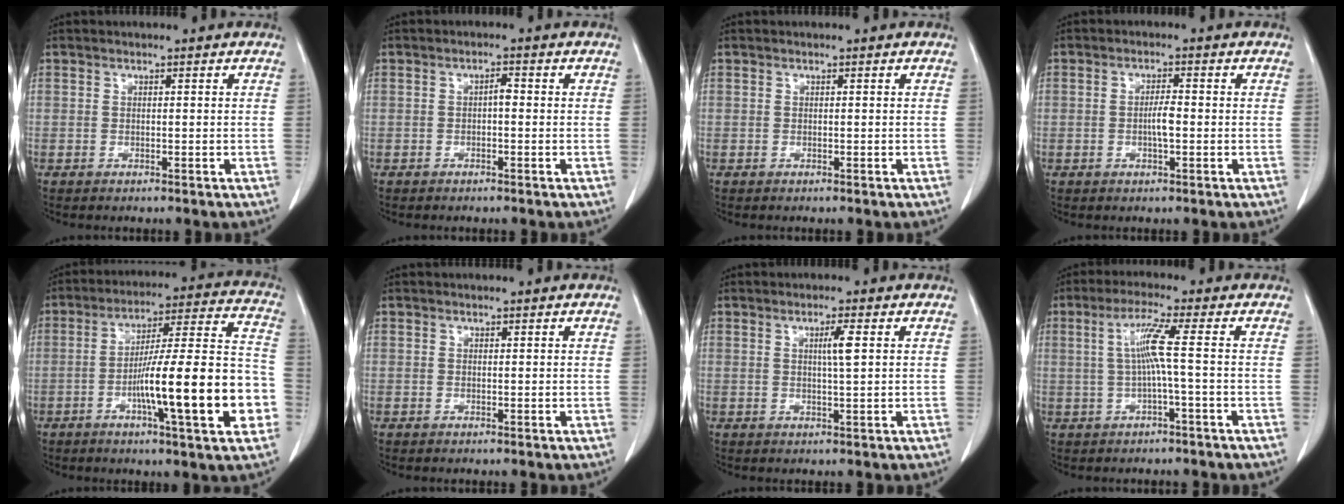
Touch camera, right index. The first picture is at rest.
{"total": 1.3, "force": [0.0, 0.5, 1.3], "torque": [-0.017, 0.006, 0.000]}
{"total": 0.0}
{"total": 2.7, "force": [-0.3, 0.6, 2.6], "torque": [-0.046, 0.004, -0.003]}
{"total": 19.1, "force": [-5.4, 1.6, 18.2], "torque": [-0.251, 0.017, -0.075]}
{"total": 0.0}
{"total": 2.9, "force": [0.9, -0.2, 2.7], "torque": [-0.046, -0.002, 0.016]}
{"total": 5.3, "force": [0.1, -1.2, 5.1], "torque": [-0.105, 0.011, 0.008]}